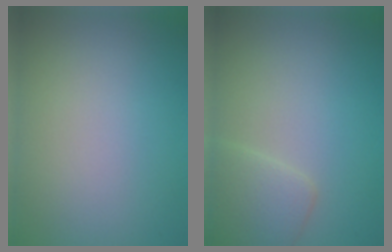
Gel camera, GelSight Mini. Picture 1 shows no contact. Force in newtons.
{"total": 2.6, "press": 2.6, "slide": 0.1}